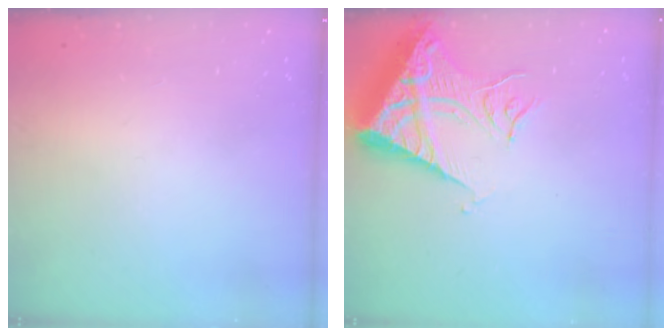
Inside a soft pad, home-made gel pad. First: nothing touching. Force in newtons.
{"total": 14.5, "press": 14.4, "slide": 1.8}